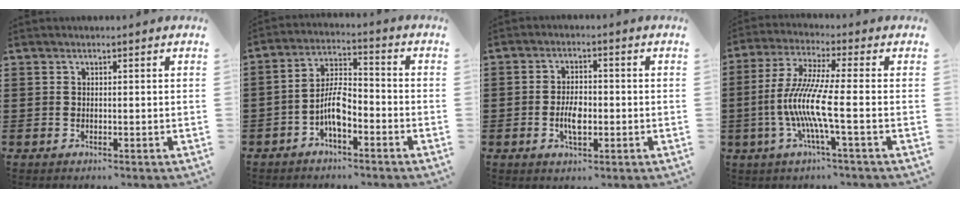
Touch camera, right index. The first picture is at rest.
{"total": 6.4, "force": [-2.8, 2.6, 5.2], "torque": [-0.116, 0.007, -0.061]}
{"total": 4.6, "force": [-1.0, 2.2, 3.9], "torque": [-0.077, 0.003, -0.017]}
{"total": 9.7, "force": [-2.6, 0.3, 9.4], "torque": [-0.211, -0.019, -0.062]}